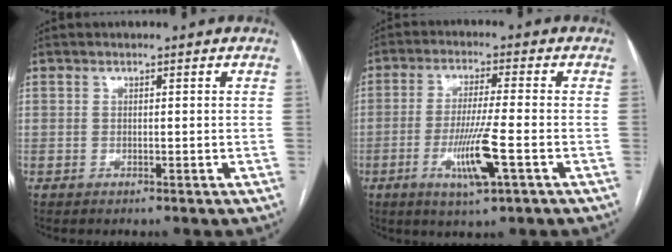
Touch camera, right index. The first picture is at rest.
{"total": 8.6, "force": [-3.1, -0.1, 8.1], "torque": [-0.155, -0.015, -0.055]}